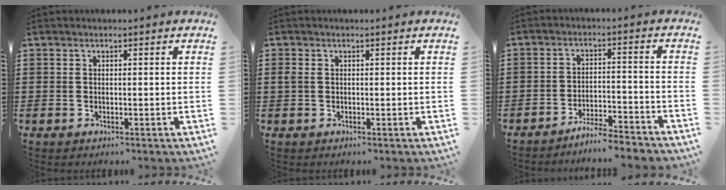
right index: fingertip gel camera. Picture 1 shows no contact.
{"total": 1.1, "force": [0.1, 0.8, 0.7], "torque": [-0.024, 0.003, -0.002]}
{"total": 4.7, "force": [-4.6, -0.1, 1.0], "torque": [-0.019, 0.001, -0.092]}